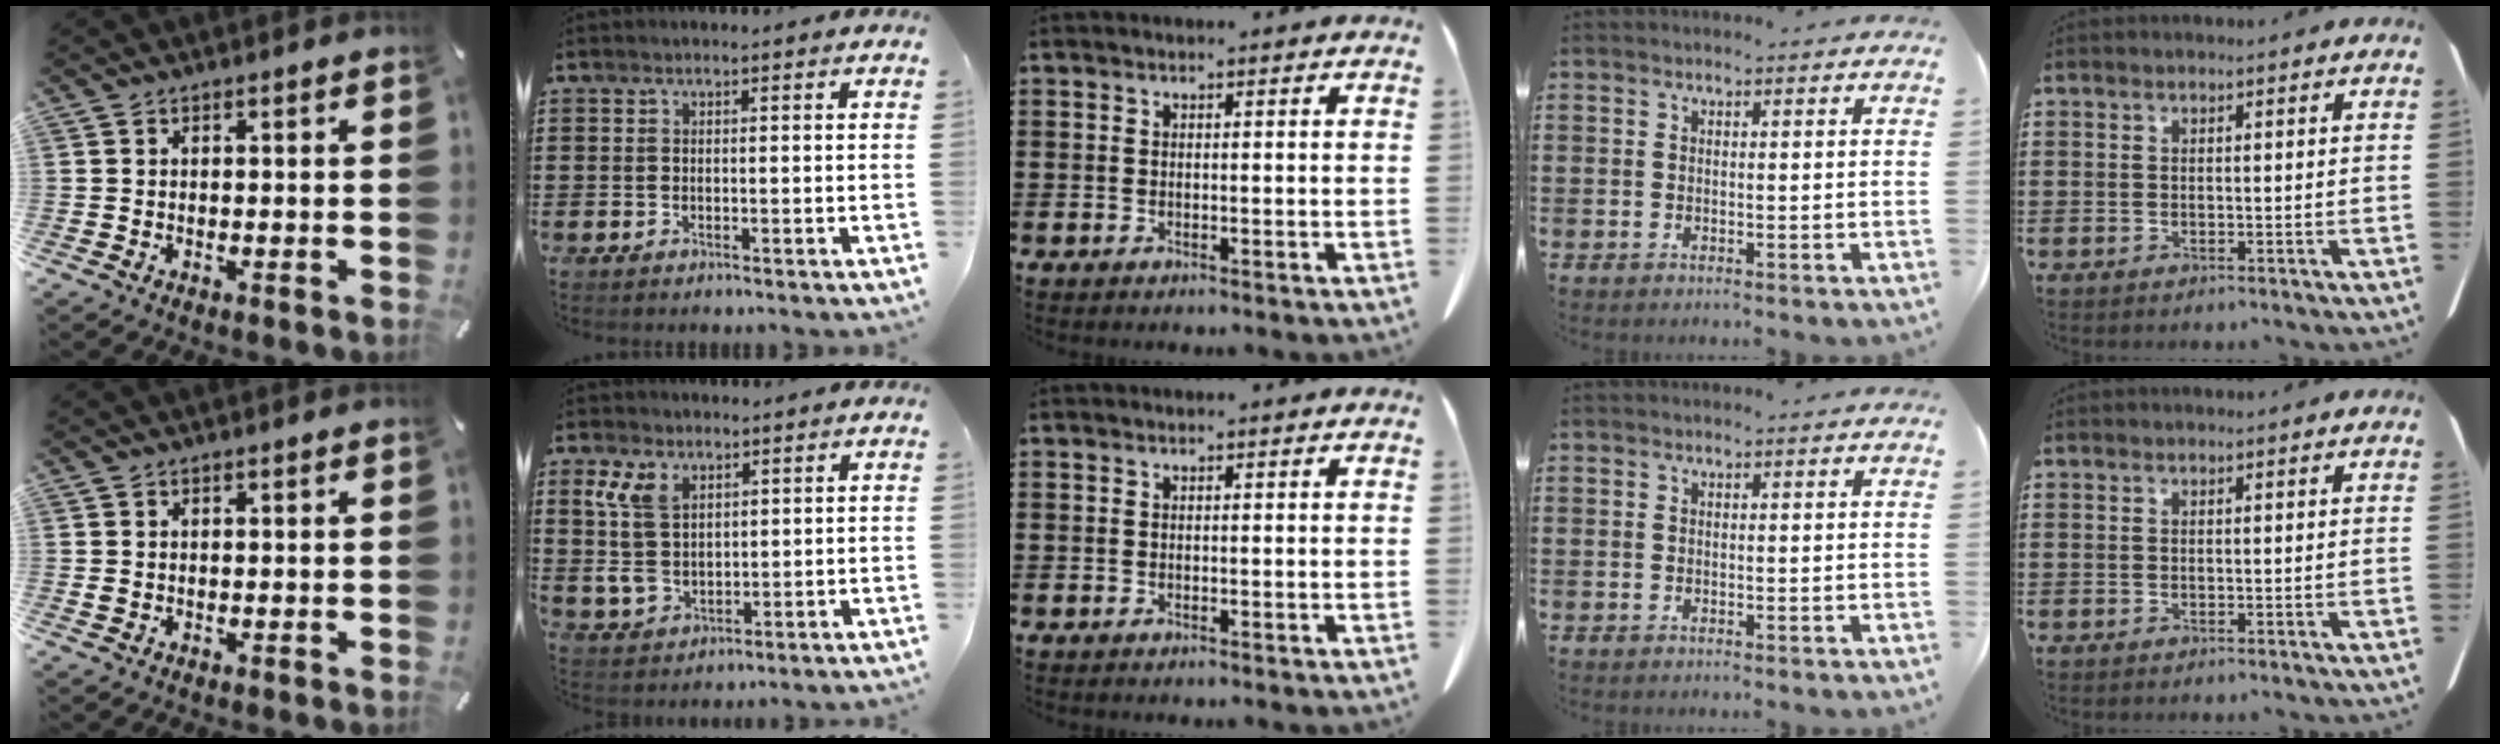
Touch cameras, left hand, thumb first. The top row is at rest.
{"thumb": {"total": 0.8, "force": [-0.1, 0.6, 0.5], "torque": [-0.011, 0.003, -0.002]}, "index": {"total": 7.5, "force": [2.9, 4.9, 4.8], "torque": [-0.130, 0.008, 0.051]}}